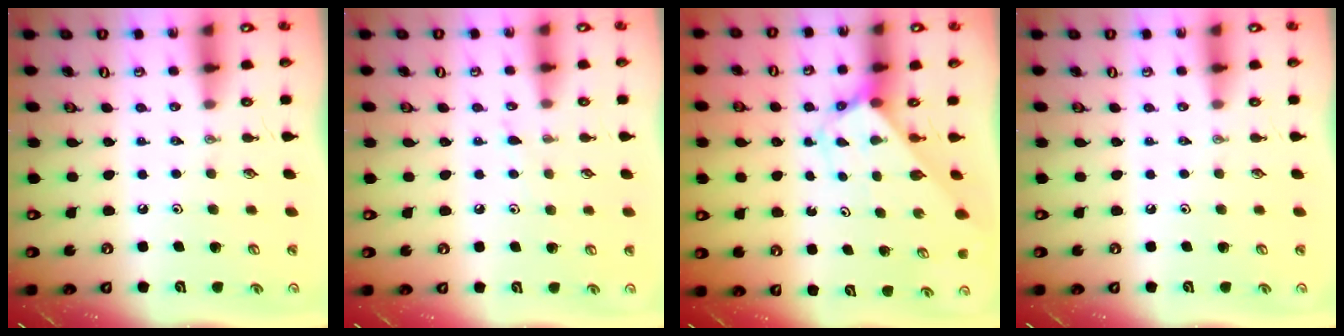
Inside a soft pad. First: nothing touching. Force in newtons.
{"total": 2.7, "press": 2.7, "slide": 0.3}
{"total": 2.8, "press": 2.8, "slide": 0.2}
{"total": 0.0}